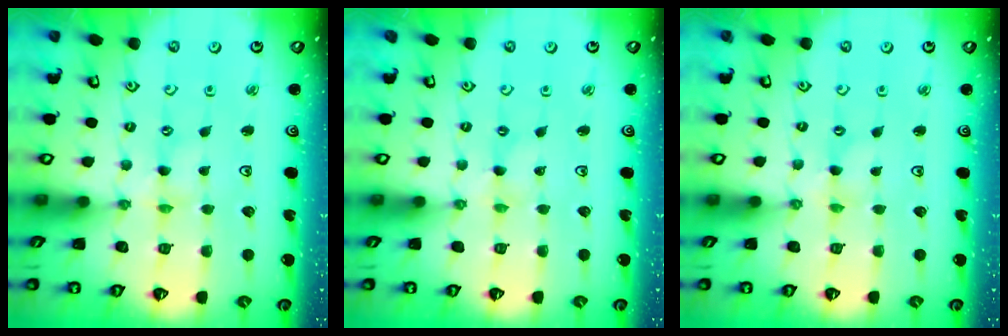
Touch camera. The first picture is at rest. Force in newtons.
{"total": 0.0}
{"total": 0.0}